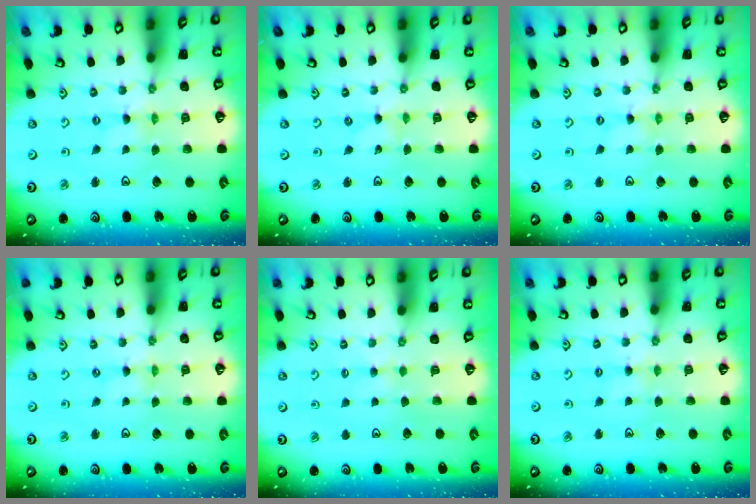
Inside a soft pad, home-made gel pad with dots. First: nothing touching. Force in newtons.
{"total": 0.0}
{"total": 0.0}
{"total": 0.0}
{"total": 2.5, "press": 2.5, "slide": 0.4}
{"total": 2.6, "press": 2.6, "slide": 0.4}